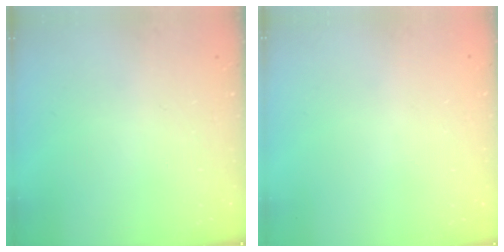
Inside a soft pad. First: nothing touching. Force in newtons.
{"total": 0.0}